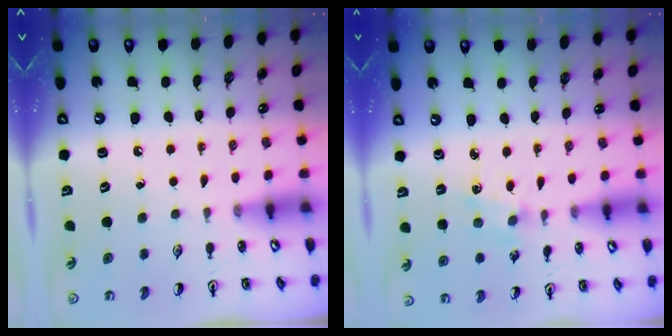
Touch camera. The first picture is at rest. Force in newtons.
{"total": 1.8, "press": 1.7, "slide": 0.5}